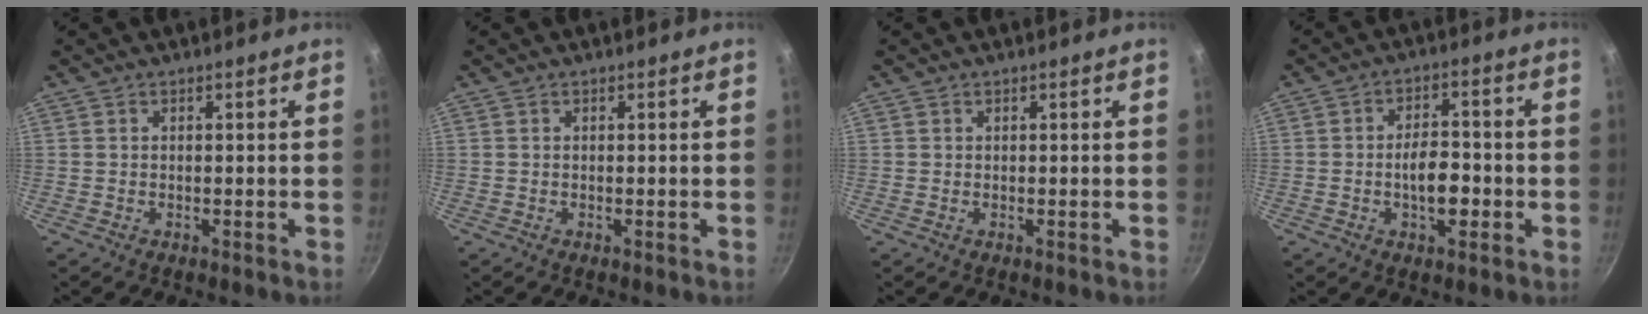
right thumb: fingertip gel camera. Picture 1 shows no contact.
{"total": 0.0}
{"total": 0.0}
{"total": 7.4, "force": [-1.9, 3.9, 6.0], "torque": [-0.071, 0.021, -0.032]}